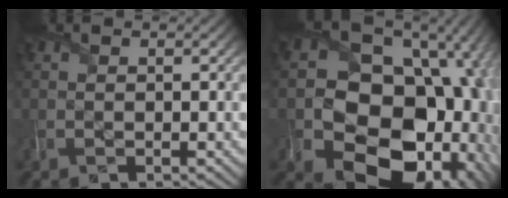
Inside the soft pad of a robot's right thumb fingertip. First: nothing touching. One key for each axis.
{"total": 21.1, "fx": -4.3, "fy": 17.3, "fz": 11.2, "tx": -0.165, "ty": -0.057, "tz": -0.051}